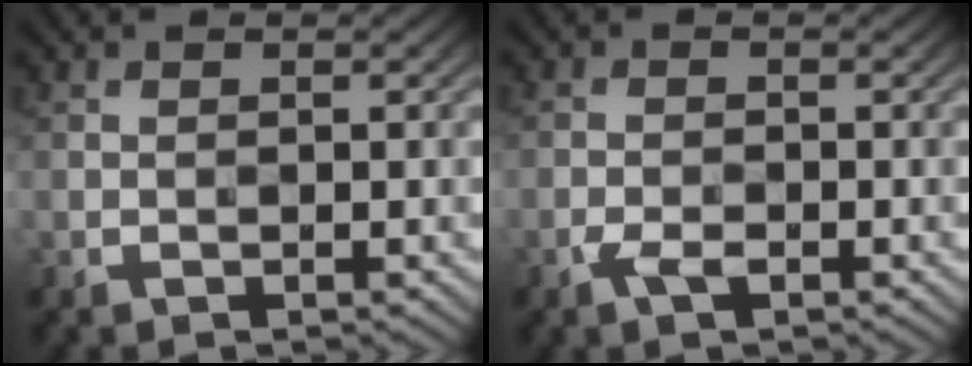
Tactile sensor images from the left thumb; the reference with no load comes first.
{"total": 2.2, "force": [-1.3, 1.1, 1.4], "torque": [-0.029, -0.002, -0.029]}